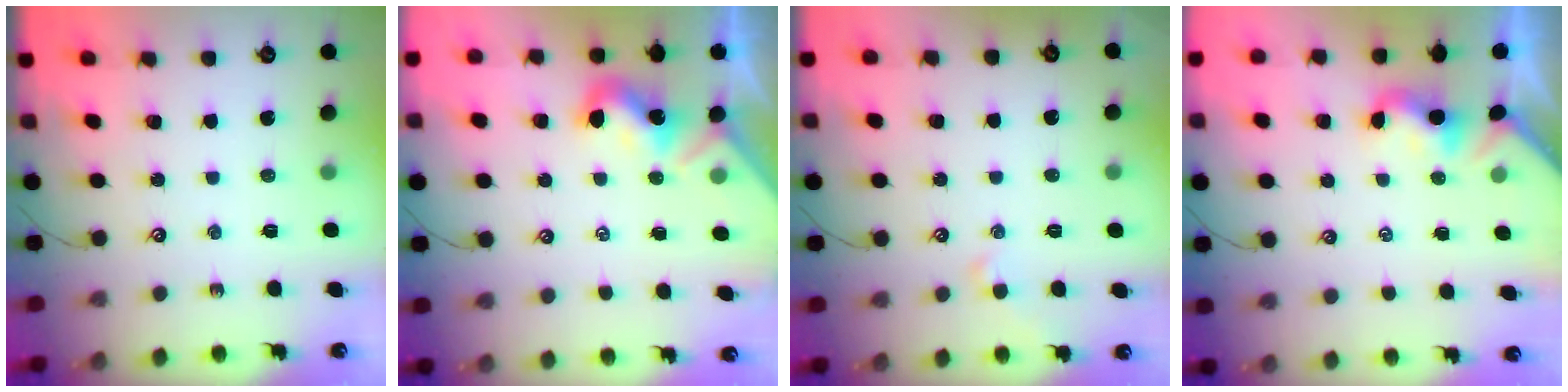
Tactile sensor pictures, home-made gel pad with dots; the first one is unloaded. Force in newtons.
{"total": 2.1, "press": 2.1, "slide": 0.4}
{"total": 0.5, "press": 0.1, "slide": 0.5}
{"total": 1.9, "press": 1.9, "slide": 0.5}